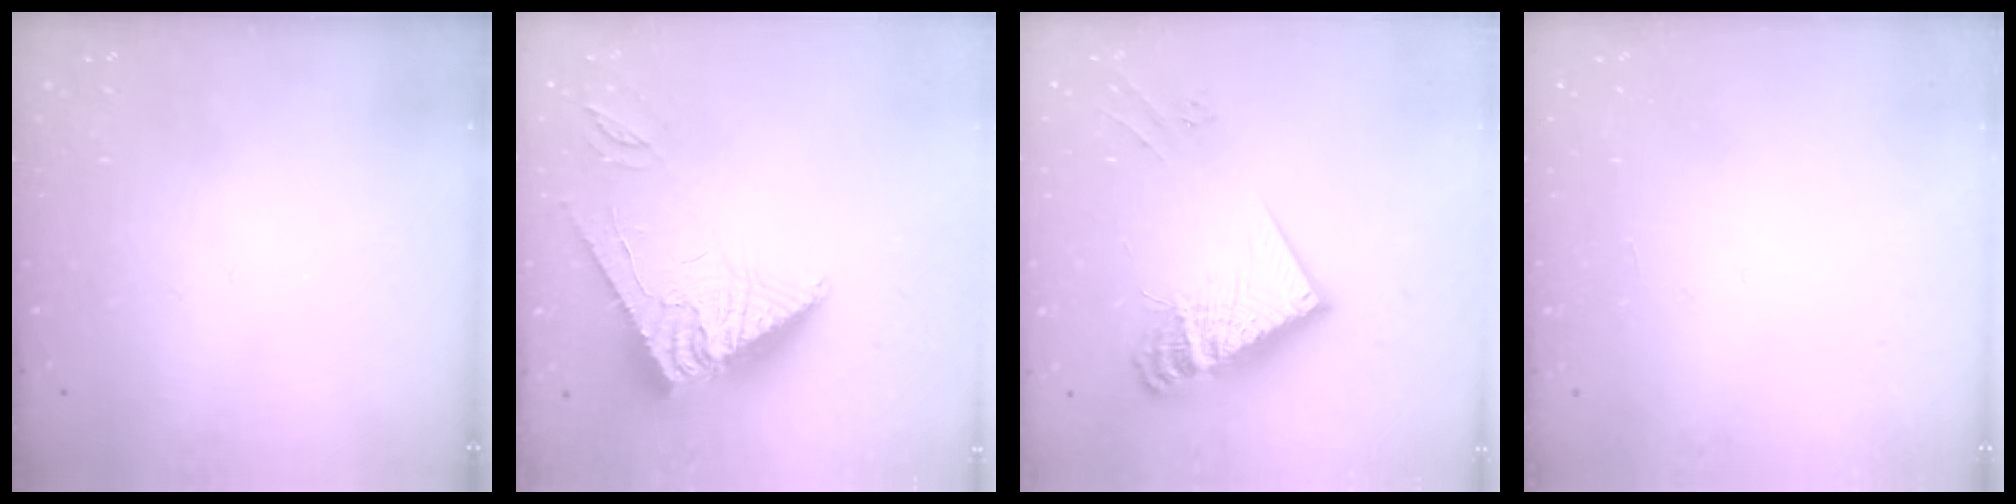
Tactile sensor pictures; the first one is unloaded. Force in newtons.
{"total": 17.0, "press": 16.9, "slide": 1.4}
{"total": 19.1, "press": 19.0, "slide": 2.3}
{"total": 0.0}